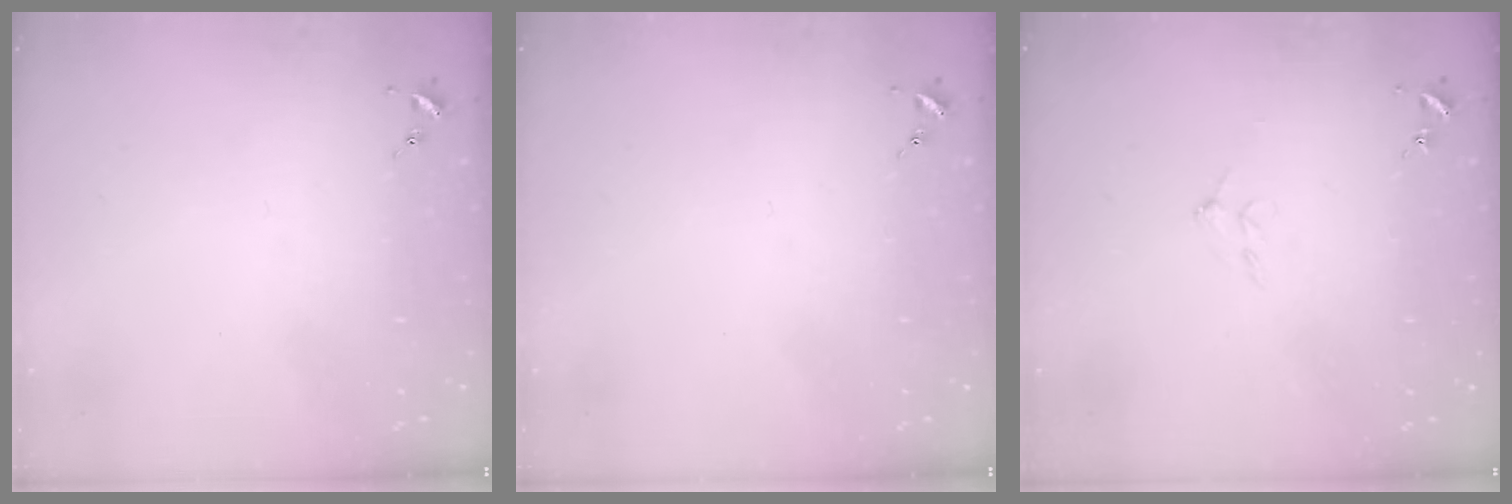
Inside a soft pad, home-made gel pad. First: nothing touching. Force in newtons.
{"total": 0.0}
{"total": 5.0, "press": 5.0, "slide": 0.9}